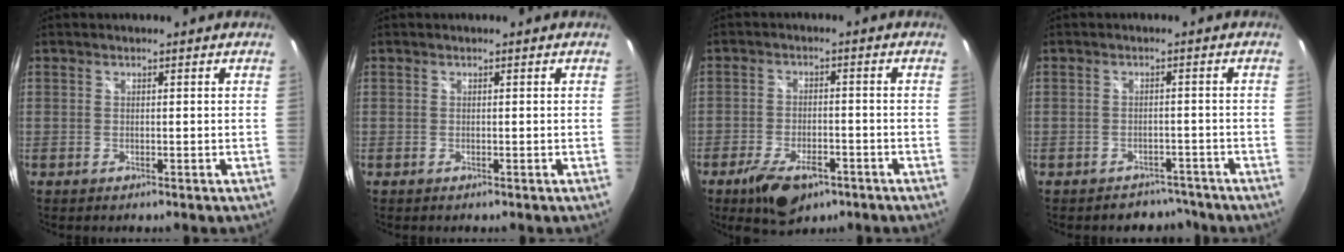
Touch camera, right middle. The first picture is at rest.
{"total": 0.0}
{"total": 9.9, "force": [-6.2, 4.5, 6.3], "torque": [-0.137, -0.019, -0.098]}
{"total": 5.4, "force": [-4.6, 2.8, 0.3], "torque": [-0.006, 0.011, -0.061]}